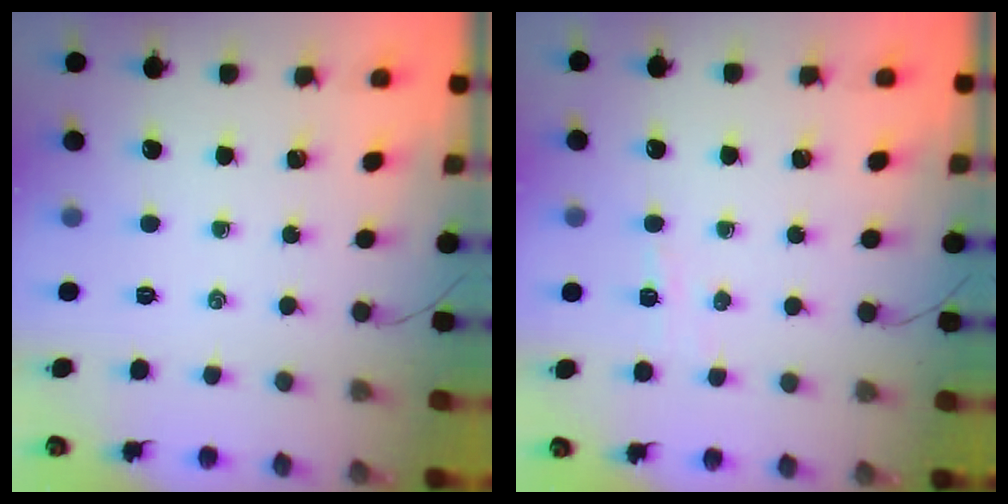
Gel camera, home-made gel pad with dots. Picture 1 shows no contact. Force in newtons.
{"total": 2.8, "press": 2.7, "slide": 0.7}